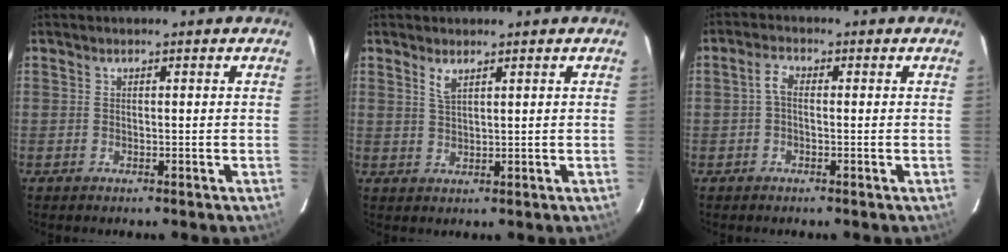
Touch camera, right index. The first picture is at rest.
{"total": 2.2, "force": [1.5, 0.6, 1.5], "torque": [-0.030, 0.001, 0.028]}
{"total": 2.1, "force": [-0.3, 1.3, 1.7], "torque": [-0.036, 0.009, -0.008]}